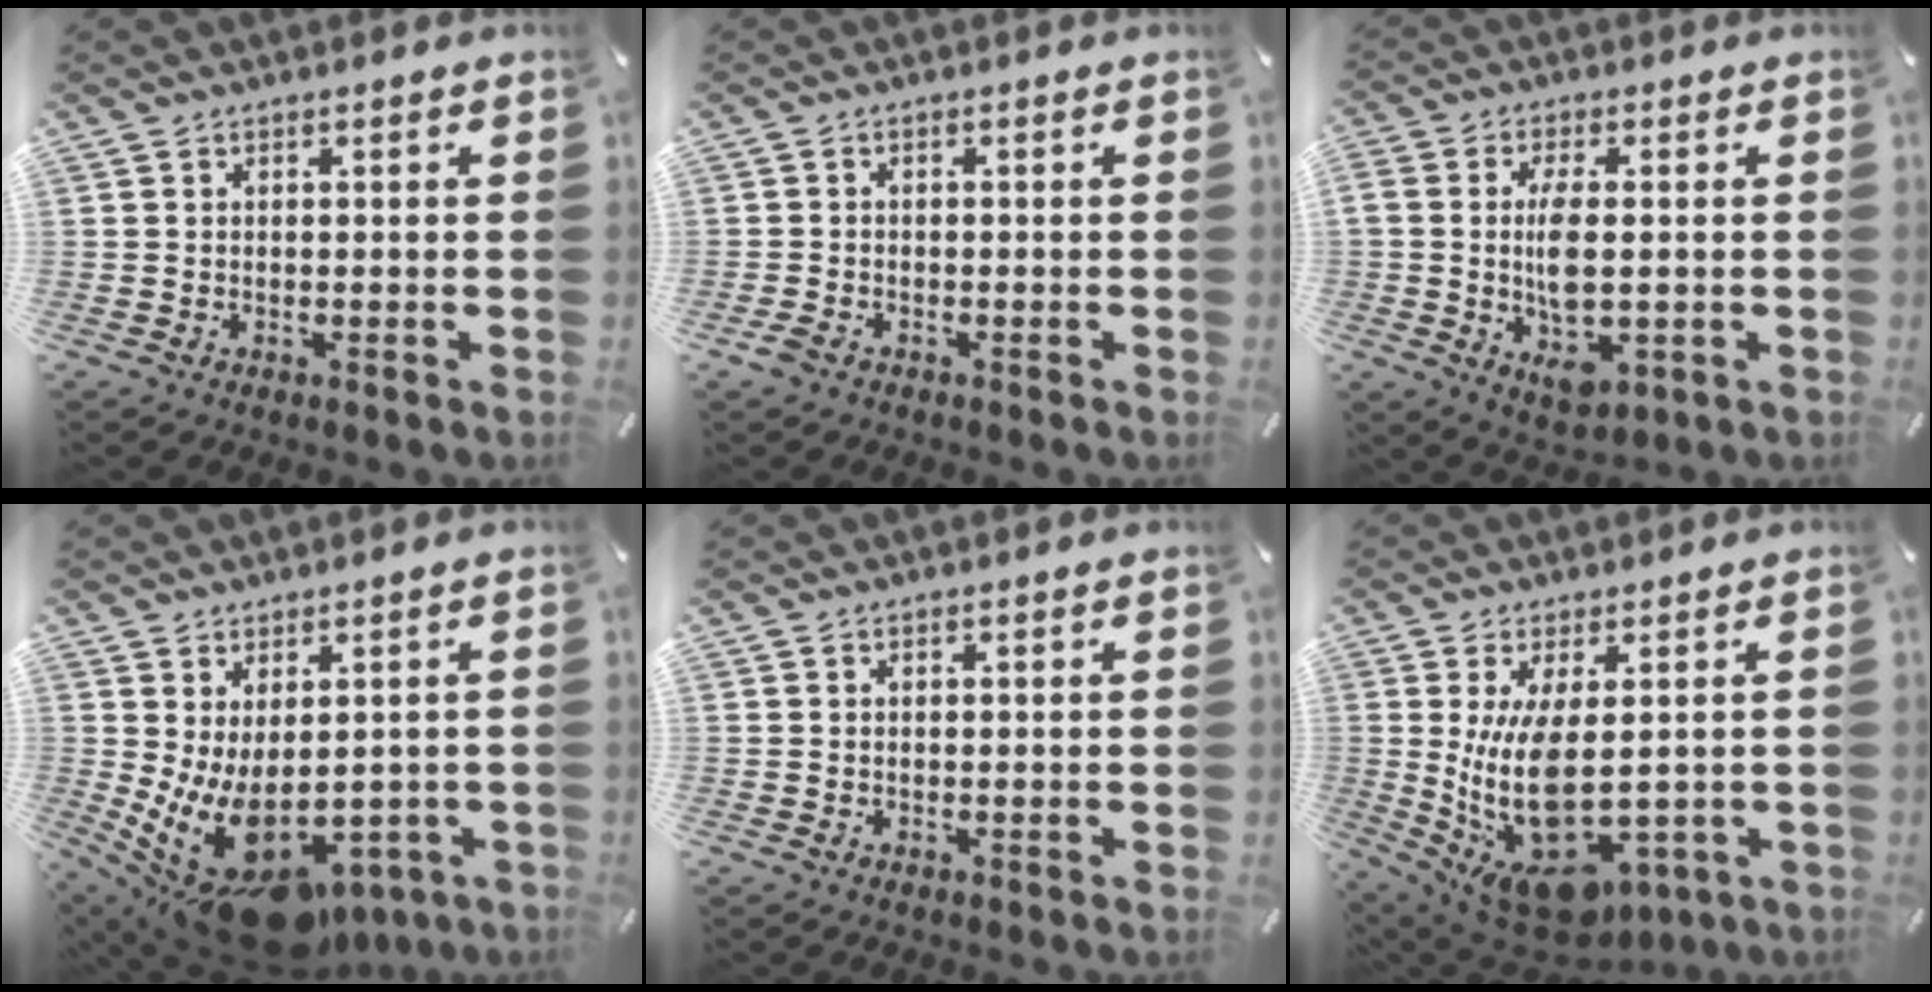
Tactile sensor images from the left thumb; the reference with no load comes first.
{"total": 1.6, "force": [-1.2, 0.7, 0.7], "torque": [-0.027, -0.003, -0.027]}
{"total": 9.9, "force": [-0.4, 4.9, 8.5], "torque": [-0.148, -0.012, -0.006]}
{"total": 14.4, "force": [-3.9, 8.5, 11.0], "torque": [-0.175, -0.003, -0.049]}
{"total": 0.0}
{"total": 15.9, "force": [0.9, 7.7, 13.9], "torque": [-0.276, -0.042, 0.032]}